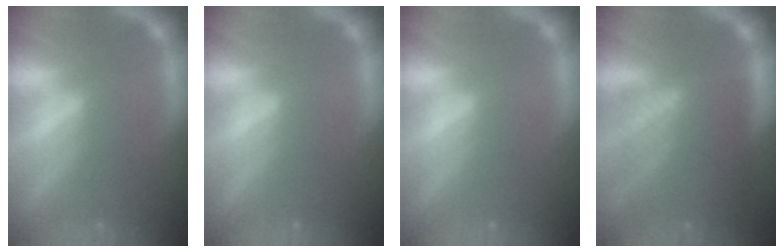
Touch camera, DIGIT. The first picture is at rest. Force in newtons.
{"total": 0.0}
{"total": 0.0}
{"total": 9.6}